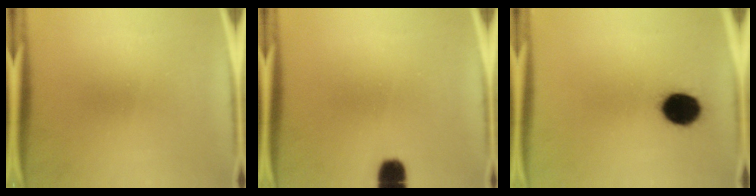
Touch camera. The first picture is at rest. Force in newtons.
{"total": 4.8}
{"total": 10.1}